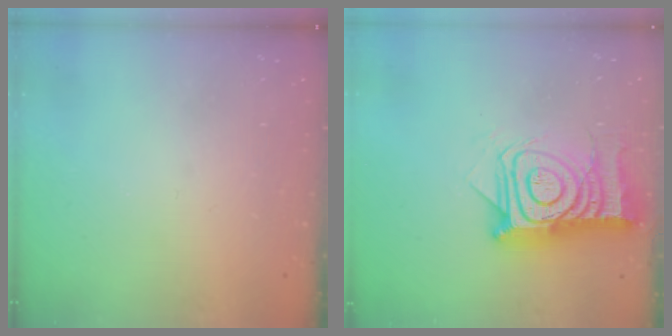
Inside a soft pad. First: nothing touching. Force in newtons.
{"total": 19.5, "press": 19.4, "slide": 1.3}